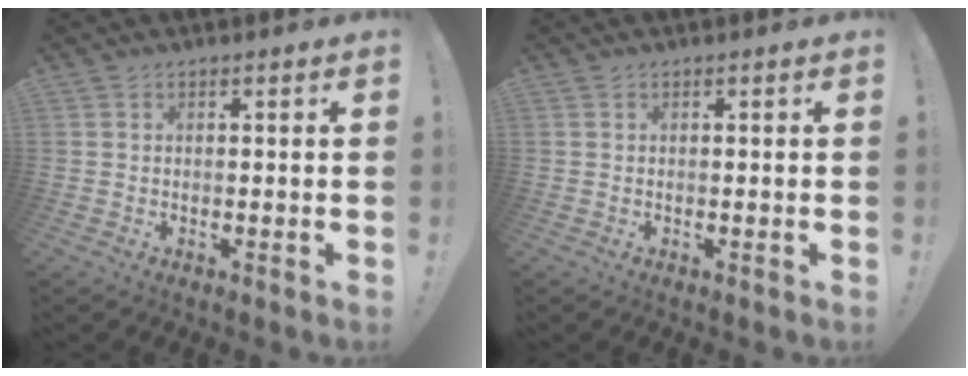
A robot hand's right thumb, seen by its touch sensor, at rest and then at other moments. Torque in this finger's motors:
{"motor_torque": [-0.03, 0.03, 0.00, 0.00, 0.00]}